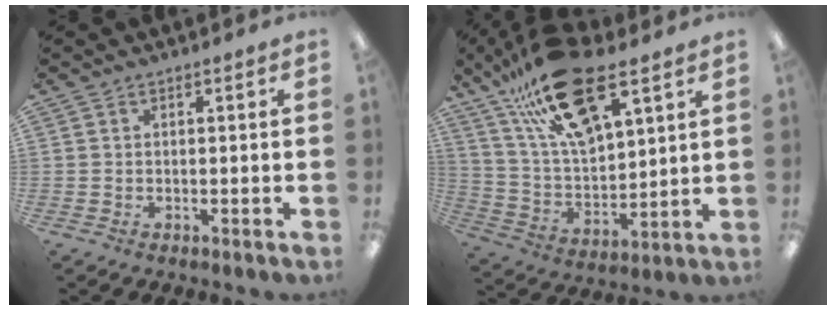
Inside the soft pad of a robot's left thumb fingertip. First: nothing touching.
{"total": 23.0, "force": [14.5, 9.4, 15.3], "torque": [-0.281, -0.066, 0.252]}